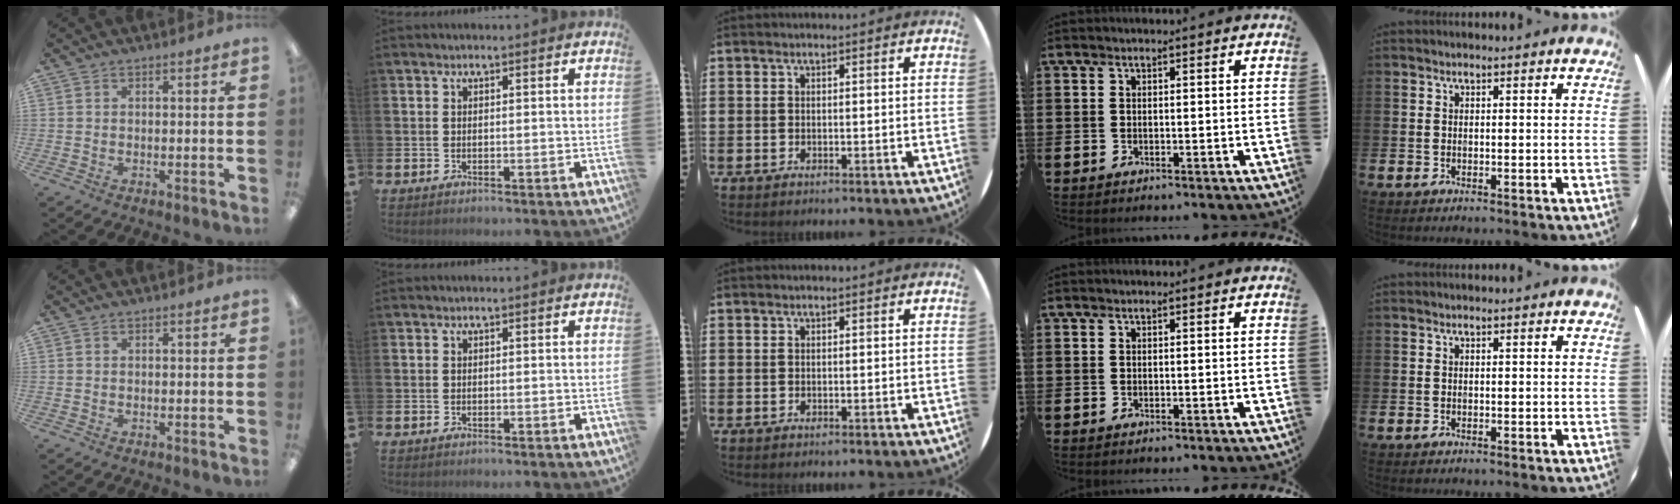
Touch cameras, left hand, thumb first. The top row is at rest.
{}